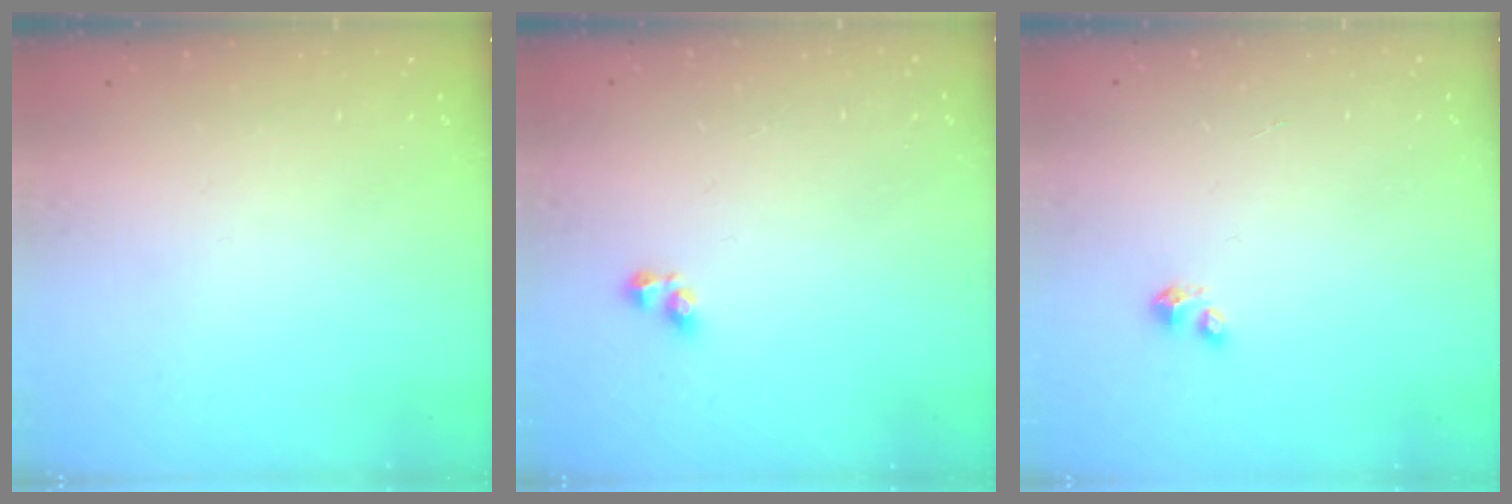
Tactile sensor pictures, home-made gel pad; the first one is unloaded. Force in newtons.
{"total": 2.8, "press": 2.8, "slide": 0.1}
{"total": 2.4, "press": 2.4, "slide": 0.1}